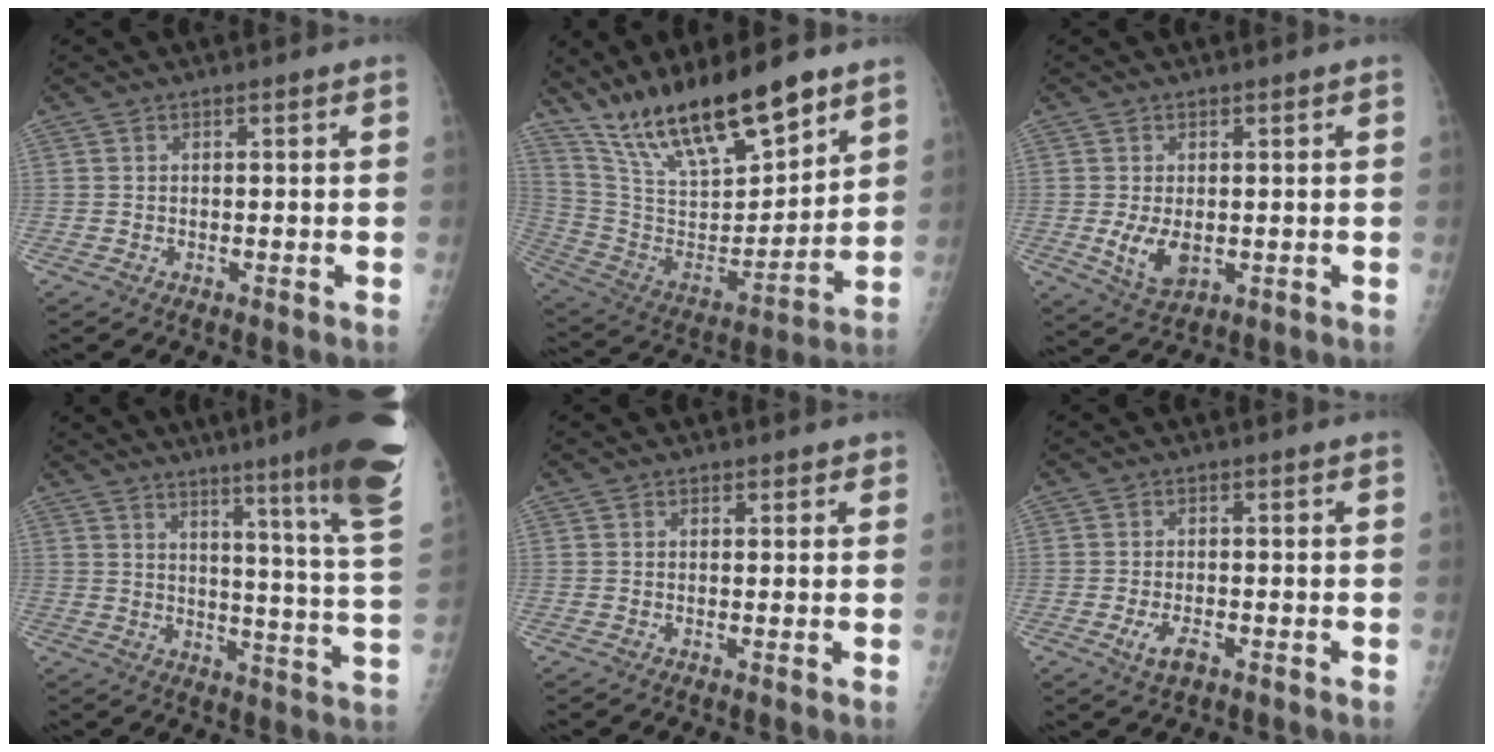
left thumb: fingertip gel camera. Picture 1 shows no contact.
{"total": 22.3, "force": [16.4, 6.4, 13.7], "torque": [-0.212, -0.072, 0.305]}
{"total": 5.6, "force": [-0.5, 3.3, 4.5], "torque": [-0.080, -0.015, 0.002]}
{"total": 23.7, "force": [15.9, 0.0, 17.5], "torque": [-0.213, -0.110, 0.204]}
{"total": 0.9, "force": [0.7, 0.6, 0.1], "torque": [0.010, -0.004, 0.005]}
{"total": 3.4, "force": [-1.5, 1.6, 2.6], "torque": [-0.052, 0.002, -0.022]}